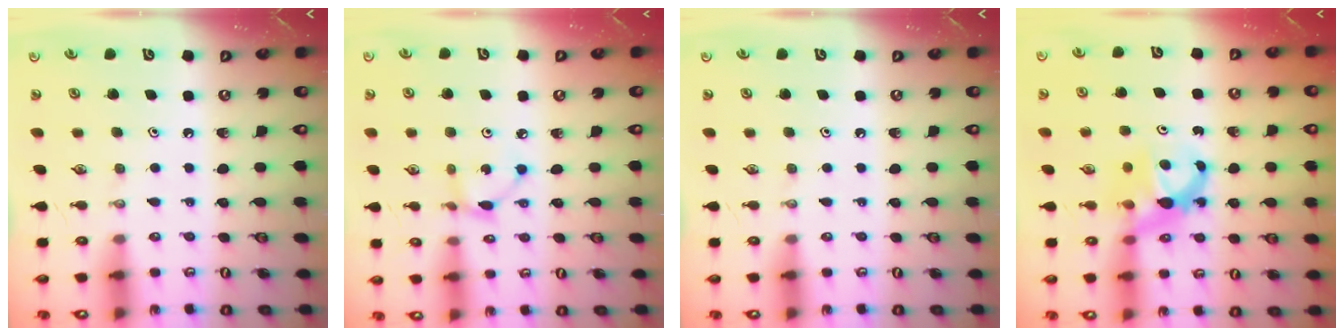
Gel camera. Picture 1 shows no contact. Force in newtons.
{"total": 2.9, "press": 2.9, "slide": 0.1}
{"total": 0.0}
{"total": 6.7, "press": 6.7, "slide": 0.4}